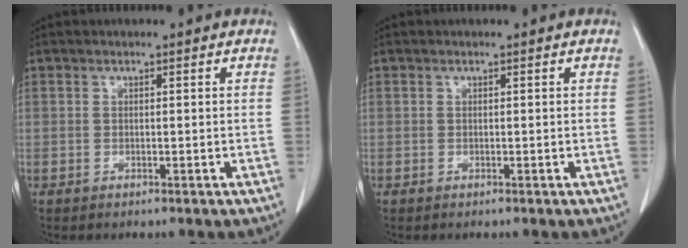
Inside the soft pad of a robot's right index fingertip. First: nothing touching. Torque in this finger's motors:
{"motor_torque": [0.00, 0.00, 0.00, 0.00]}